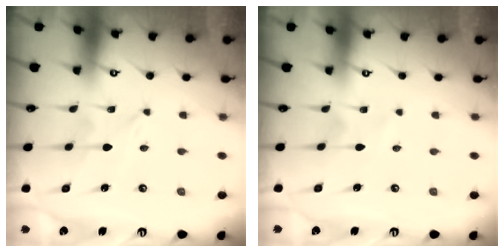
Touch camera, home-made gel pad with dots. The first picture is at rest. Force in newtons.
{"total": 0.5, "press": 0.5, "slide": 0.1}